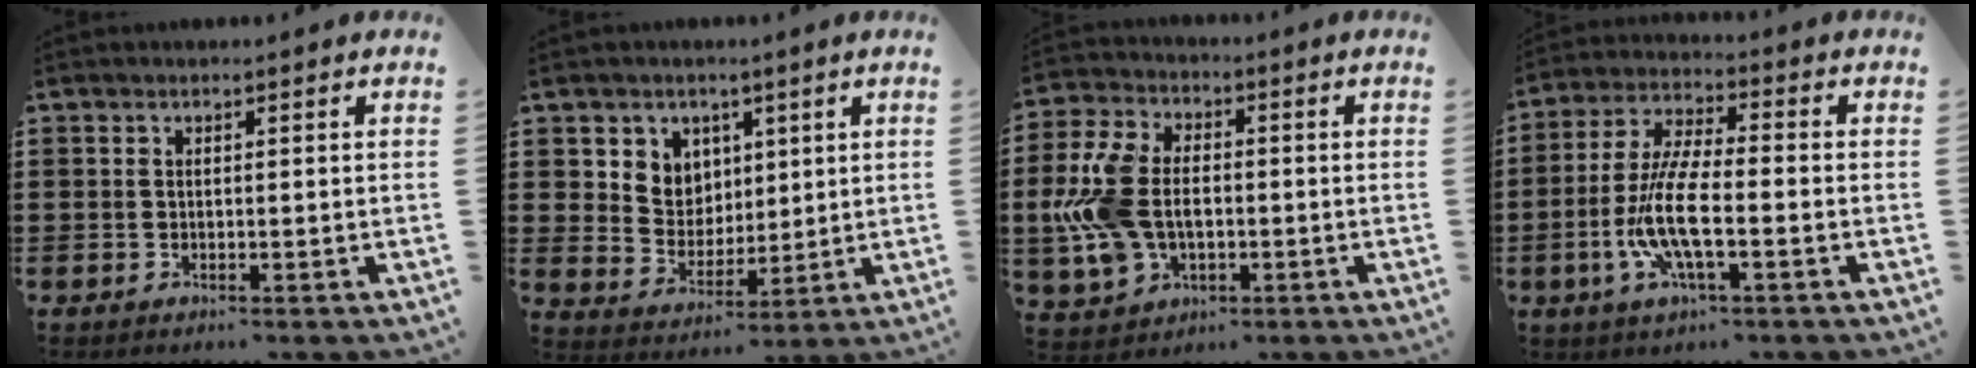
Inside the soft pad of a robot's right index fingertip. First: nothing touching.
{"total": 5.8, "force": [2.9, 5.0, 0.1], "torque": [-0.037, 0.000, 0.055]}
{"total": 10.8, "force": [-0.7, 7.1, 8.1], "torque": [-0.216, 0.001, -0.021]}
{"total": 9.1, "force": [-2.9, 2.4, 8.3], "torque": [-0.191, -0.015, -0.061]}